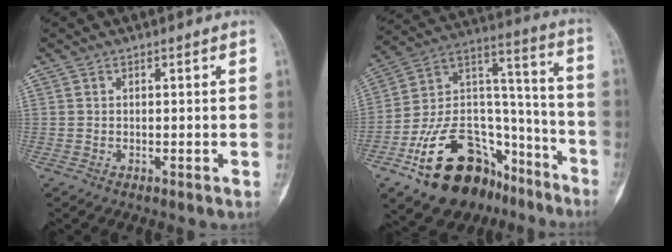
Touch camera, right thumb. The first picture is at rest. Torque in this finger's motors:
{"motor_torque": [3.07, 1.77, 1.57, -1.20, 0.44]}